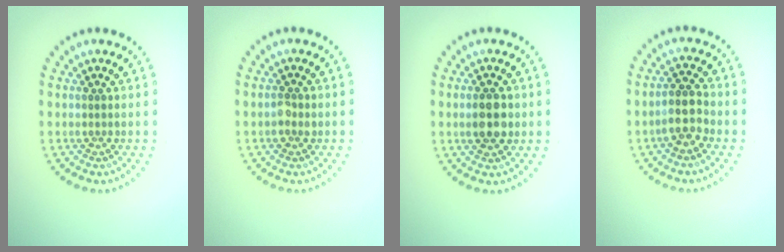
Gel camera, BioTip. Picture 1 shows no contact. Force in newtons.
{"total": 1.1, "press": 1.1, "slide": 0.0}
{"total": 3.3, "press": 3.3, "slide": 0.2}
{"total": 2.8, "press": 2.5, "slide": 1.3}